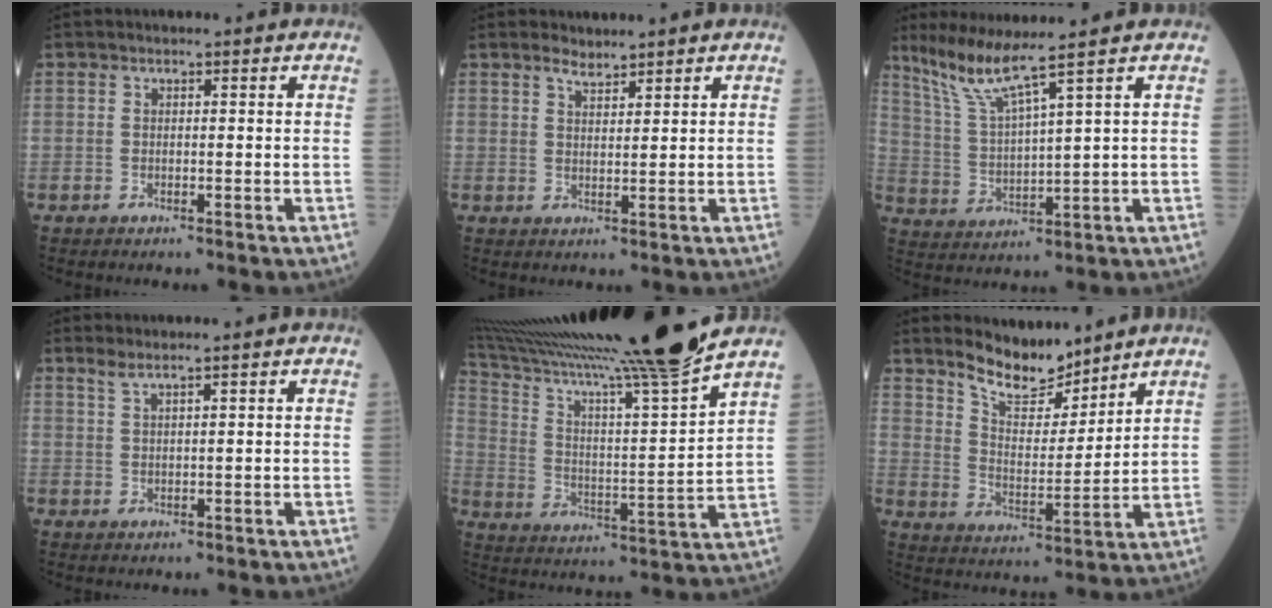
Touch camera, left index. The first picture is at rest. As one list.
[{"total": 2.0, "force": [2.0, 0.3, 0.4], "torque": [-0.010, 0.002, 0.038]}, {"total": 7.7, "force": [5.9, -1.7, 4.7], "torque": [-0.095, -0.007, 0.121]}, {"total": 1.8, "force": [1.5, -0.5, 0.9], "torque": [-0.022, 0.003, 0.033]}, {"total": 24.4, "force": [21.0, -2.4, 12.1], "torque": [-0.211, -0.045, 0.336]}, {"total": 9.0, "force": [8.1, 2.2, 3.1], "torque": [-0.060, -0.007, 0.152]}]